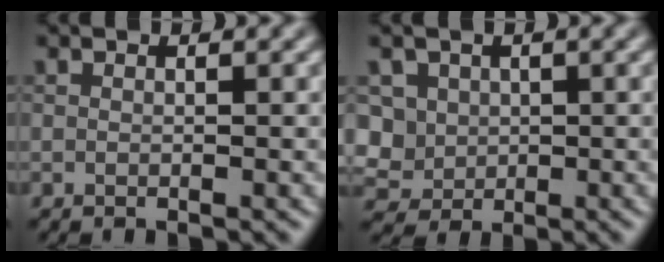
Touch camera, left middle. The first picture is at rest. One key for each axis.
{"total": 5.9, "fx": 0.8, "fy": 5.2, "fz": 2.6, "tx": -0.059, "ty": 0.026, "tz": 0.004}